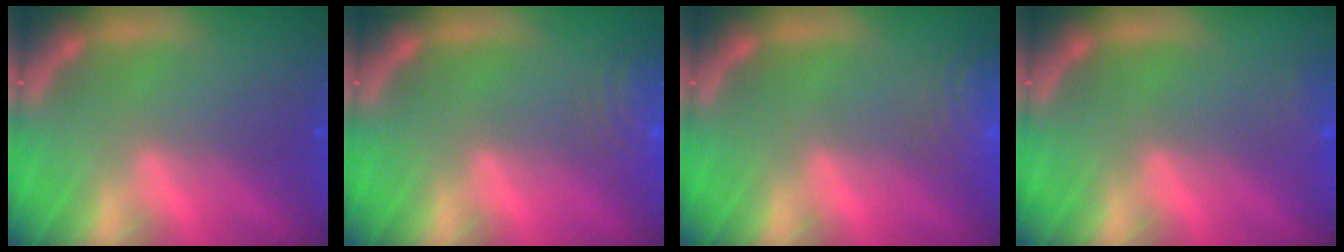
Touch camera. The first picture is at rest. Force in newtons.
{"total": 4.5}
{"total": 6.5}
{"total": 1.4}